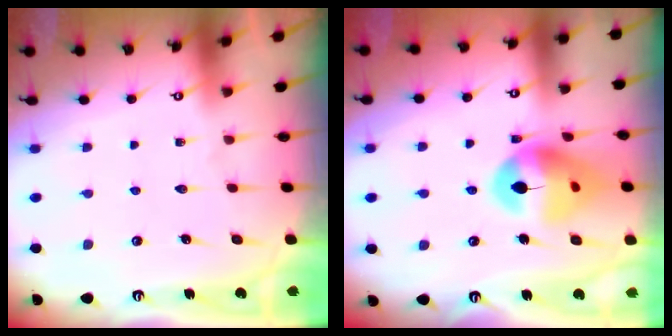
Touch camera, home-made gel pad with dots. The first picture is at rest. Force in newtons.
{"total": 15.3, "press": 15.2, "slide": 1.6}